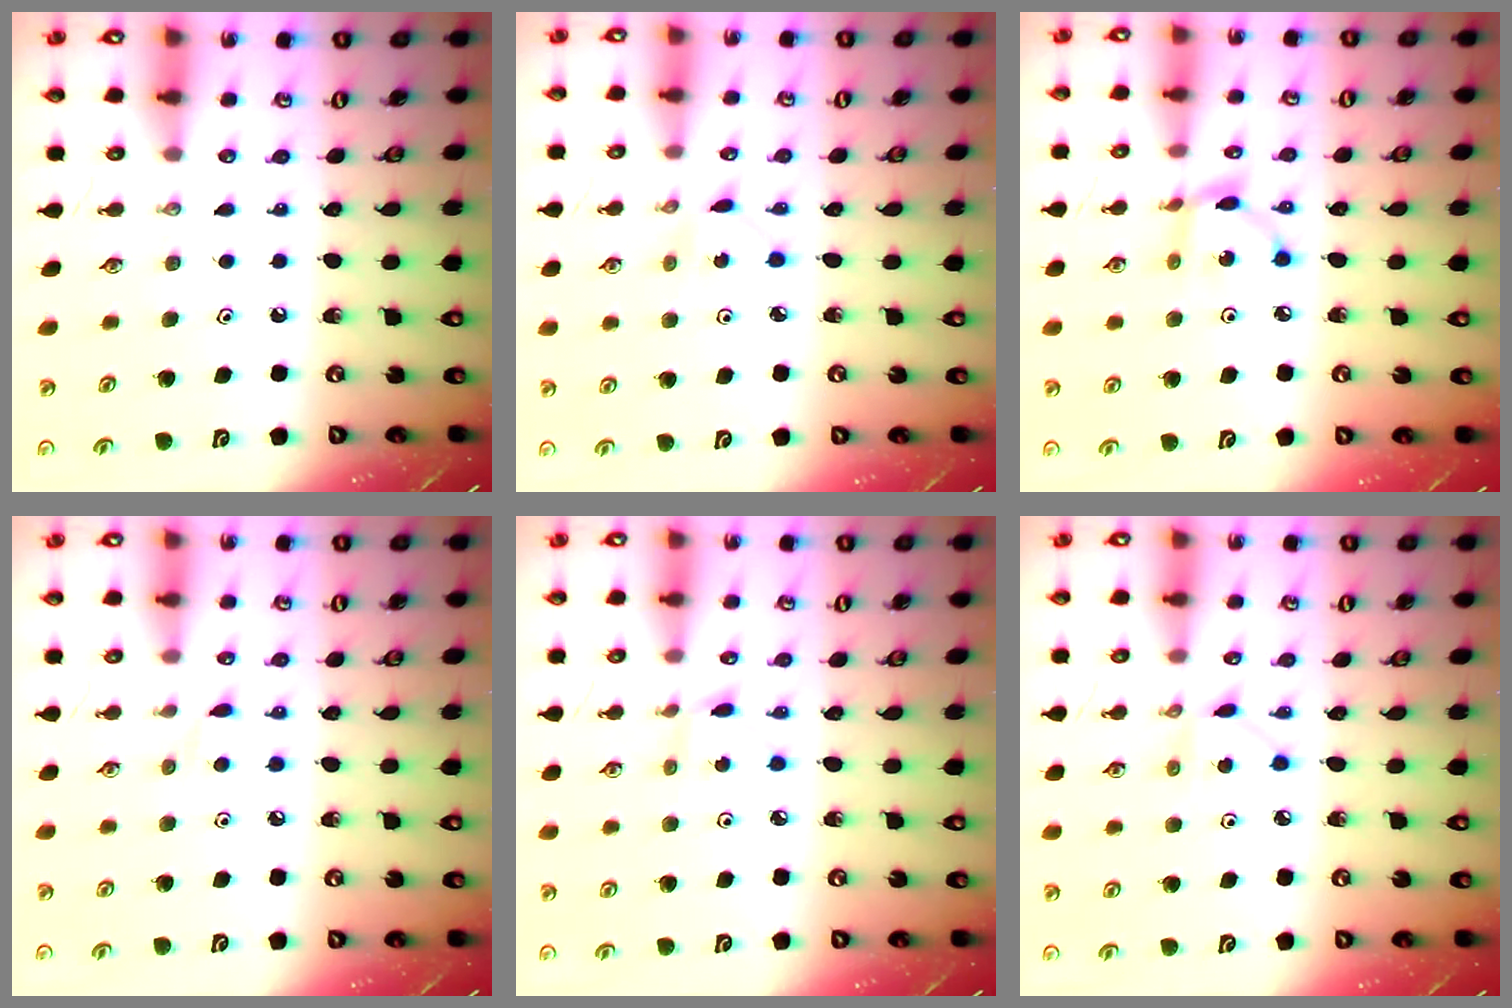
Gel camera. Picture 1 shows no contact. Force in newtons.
{"total": 1.3, "press": 1.3, "slide": 0.1}
{"total": 6.2, "press": 6.2, "slide": 0.6}
{"total": 3.6, "press": 3.6, "slide": 0.6}
{"total": 0.7, "press": 0.7, "slide": 0.1}
{"total": 2.8, "press": 2.8, "slide": 0.3}